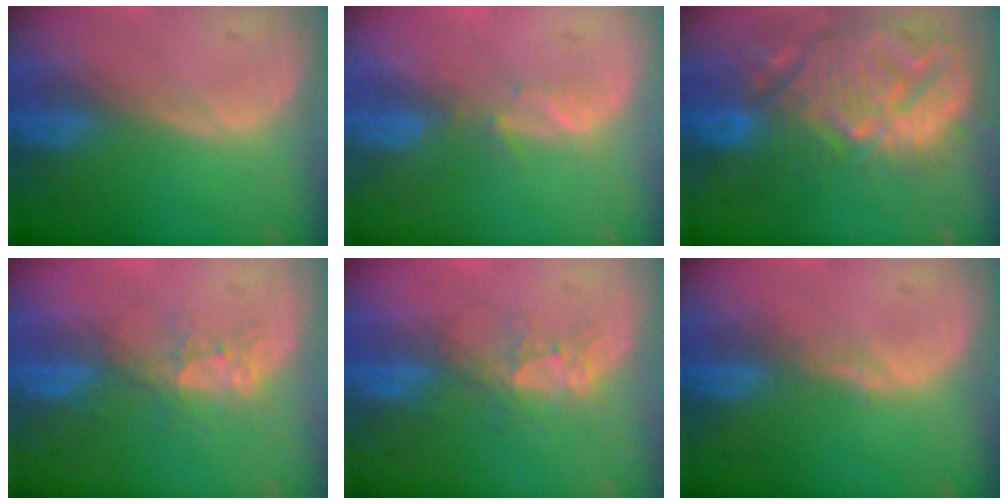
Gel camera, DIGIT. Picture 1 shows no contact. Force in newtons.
{"total": 1.9, "press": 1.8, "slide": 0.7}
{"total": 14.5, "press": 12.4, "slide": 7.5}
{"total": 4.0, "press": 3.5, "slide": 1.9}
{"total": 4.0, "press": 3.5, "slide": 1.9}
{"total": 1.0, "press": 1.0, "slide": 0.1}